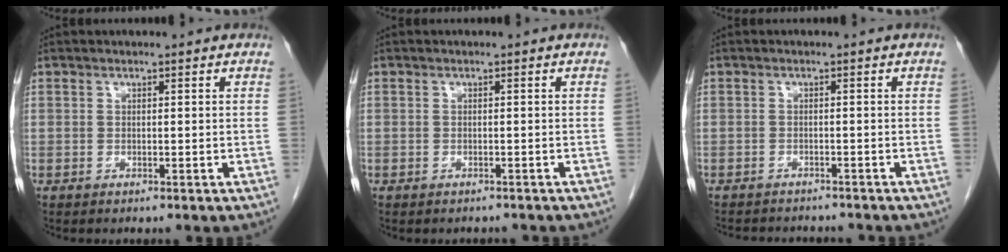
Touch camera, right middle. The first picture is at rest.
{"total": 1.9, "force": [-1.7, 0.7, 0.3], "torque": [-0.011, -0.002, -0.021]}
{"total": 7.5, "force": [-6.9, 2.0, 1.9], "torque": [-0.031, -0.002, -0.088]}